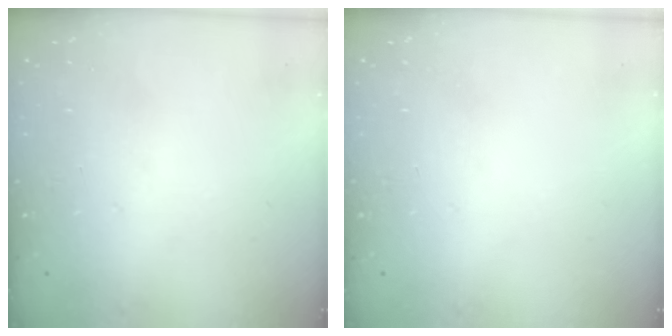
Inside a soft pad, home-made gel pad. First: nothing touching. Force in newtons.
{"total": 0.0}